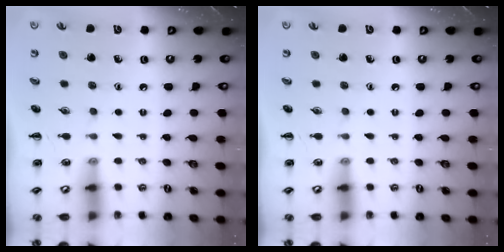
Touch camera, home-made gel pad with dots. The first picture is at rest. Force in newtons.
{"total": 0.0}